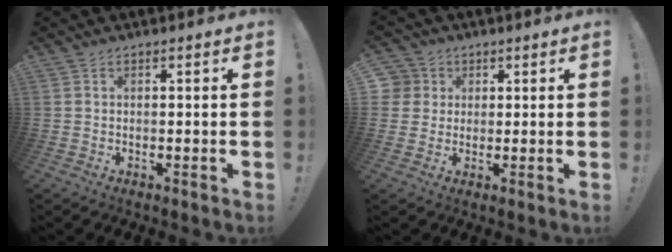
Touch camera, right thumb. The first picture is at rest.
{"total": 5.0, "force": [1.2, 4.8, 0.8], "torque": [-0.026, -0.005, 0.023]}